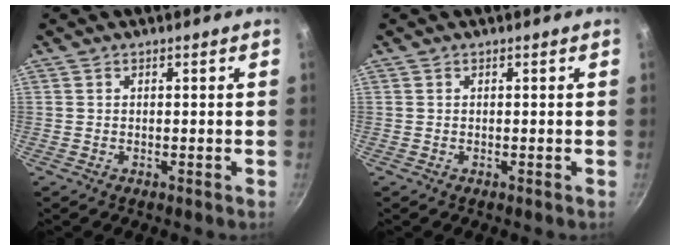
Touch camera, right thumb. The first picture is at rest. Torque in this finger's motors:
{"motor_torque": [0.36, -0.08, 0.31, -0.38, 0.03]}